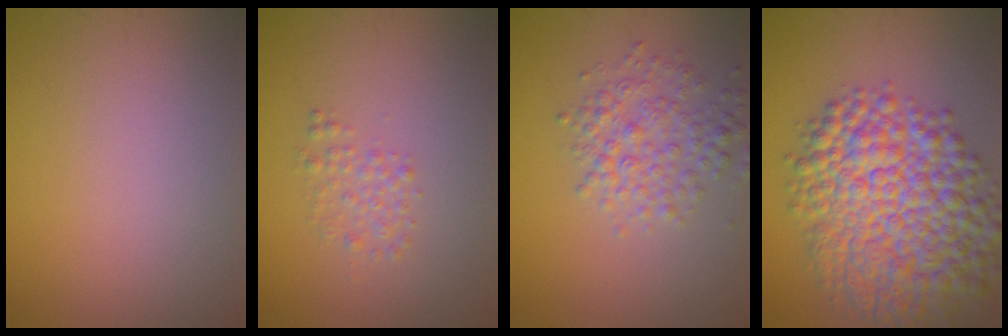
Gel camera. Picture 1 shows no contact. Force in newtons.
{"total": 1.5, "press": 1.5, "slide": 0.0}
{"total": 3.4, "press": 3.4, "slide": 0.1}
{"total": 11.8, "press": 11.8, "slide": 0.4}